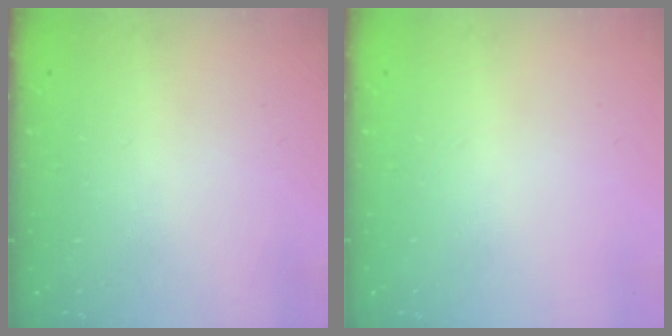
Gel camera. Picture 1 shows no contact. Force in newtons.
{"total": 0.0}